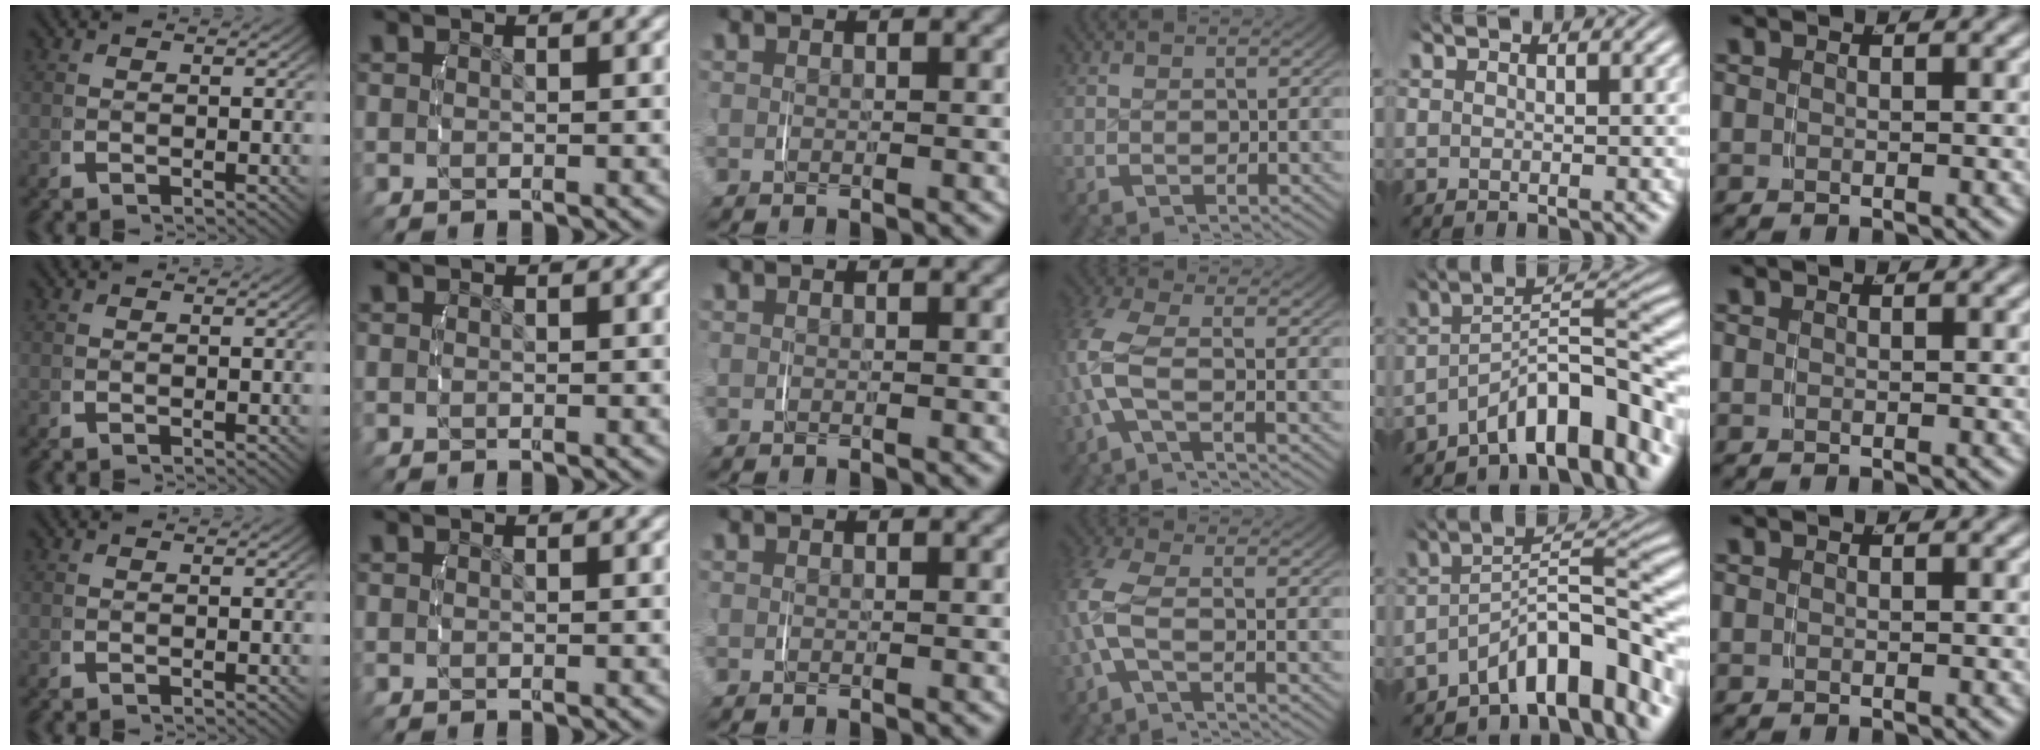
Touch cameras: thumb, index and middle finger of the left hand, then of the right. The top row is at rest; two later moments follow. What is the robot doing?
{"motion": "lift_and_place", "object": "toothpaste"}